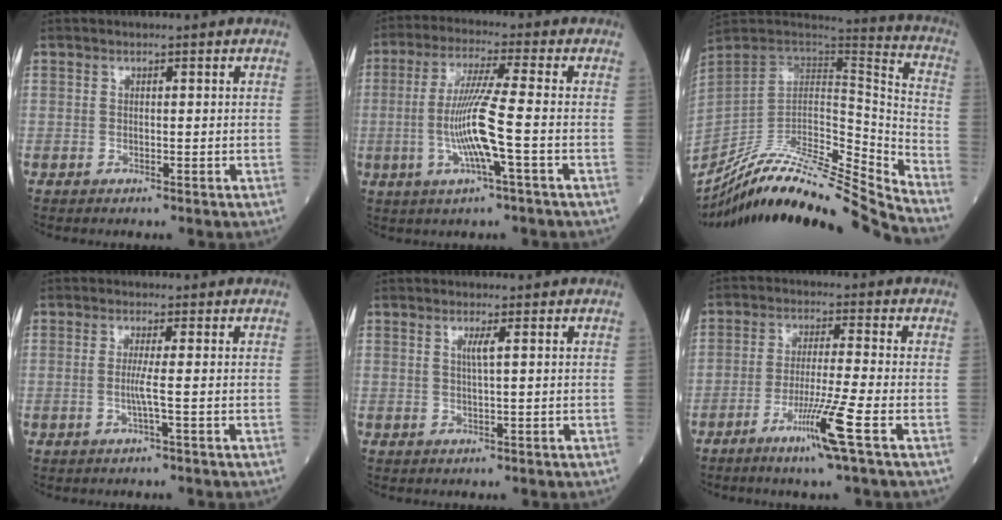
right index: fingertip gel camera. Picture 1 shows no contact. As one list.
[{"total": 9.8, "force": [-2.0, -0.5, 9.6], "torque": [-0.194, -0.006, -0.041]}, {"total": 26.6, "force": [-25.1, -0.6, 8.8], "torque": [-0.123, -0.010, -0.399]}, {"total": 2.5, "force": [-0.4, -0.6, 2.4], "torque": [-0.052, -0.002, -0.011]}, {"total": 1.7, "force": [0.5, -0.3, 1.6], "torque": [-0.030, -0.001, 0.009]}, {"total": 8.1, "force": [-4.1, -1.3, 6.8], "torque": [-0.128, -0.017, -0.081]}]